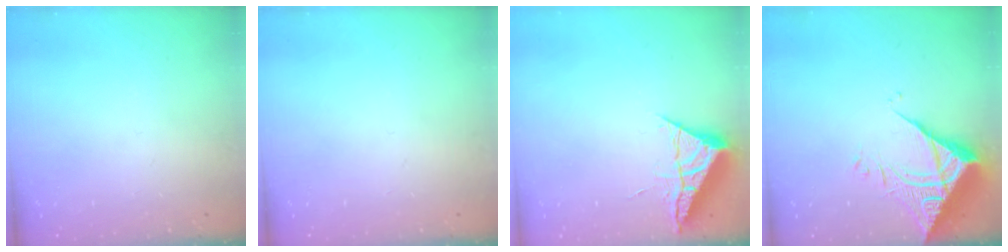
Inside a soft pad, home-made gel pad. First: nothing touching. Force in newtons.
{"total": 0.0}
{"total": 6.0, "press": 5.9, "slide": 0.4}
{"total": 9.0, "press": 8.9, "slide": 0.8}